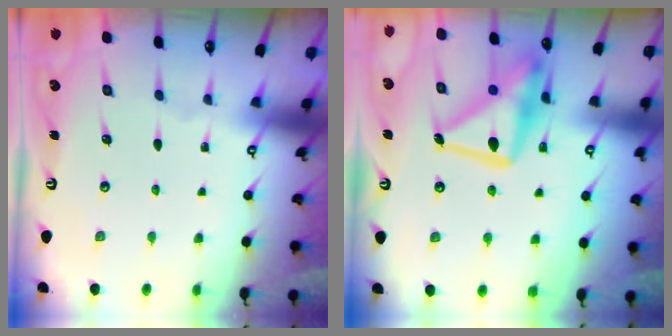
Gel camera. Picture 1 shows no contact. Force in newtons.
{"total": 18.9, "press": 18.8, "slide": 1.9}